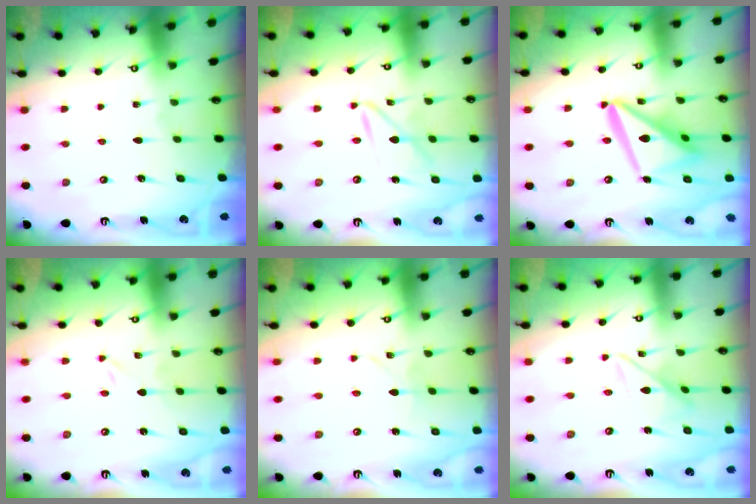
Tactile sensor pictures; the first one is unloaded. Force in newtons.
{"total": 7.7, "press": 7.7, "slide": 0.7}
{"total": 16.5, "press": 16.4, "slide": 1.9}
{"total": 0.0}
{"total": 2.3, "press": 2.3, "slide": 0.1}
{"total": 8.6, "press": 8.6, "slide": 0.8}